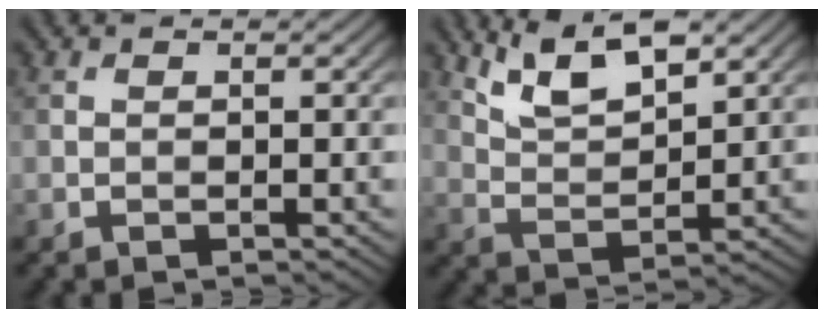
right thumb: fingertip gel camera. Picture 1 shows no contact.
{"total": 7.7, "force": [5.4, 2.2, 5.0], "torque": [-0.112, 0.003, 0.111]}